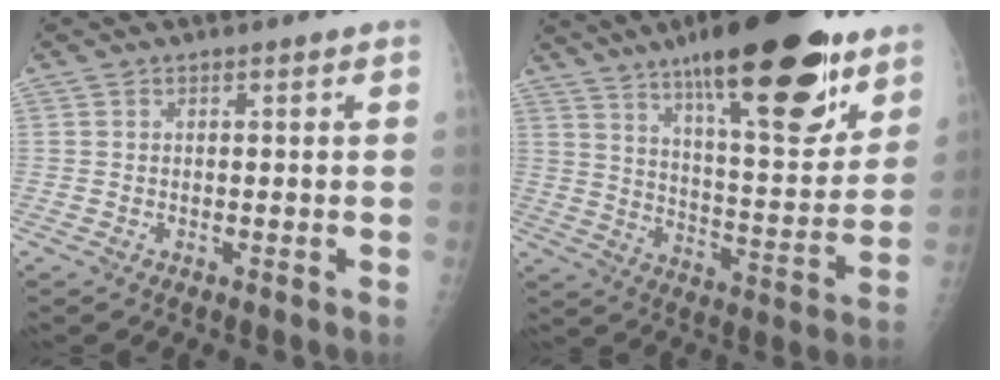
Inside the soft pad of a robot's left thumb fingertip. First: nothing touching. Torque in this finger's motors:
{"motor_torque": [1.45, 0.07, 1.73, -1.04, 0.53]}